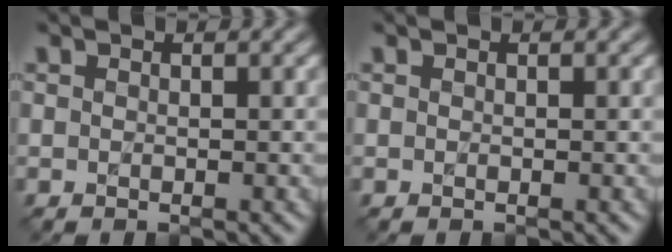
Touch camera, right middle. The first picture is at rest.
{"total": 0.0}